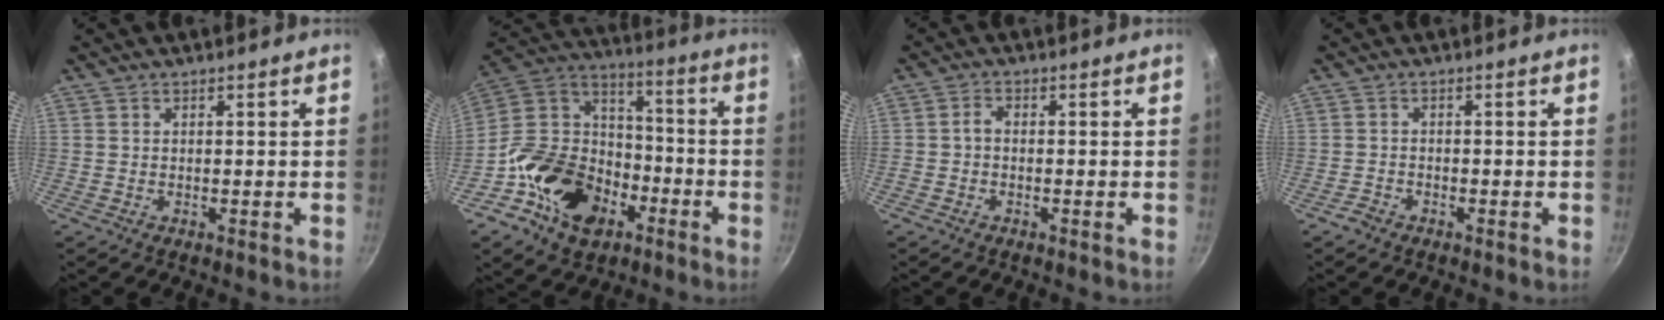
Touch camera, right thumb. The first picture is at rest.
{"total": 20.9, "force": [-9.1, 15.0, 11.4], "torque": [-0.171, 0.066, -0.167]}
{"total": 1.7, "force": [-0.5, 1.1, 1.1], "torque": [-0.023, 0.010, -0.015]}
{"total": 1.7, "force": [-1.4, 0.8, 0.5], "torque": [-0.015, 0.015, -0.029]}